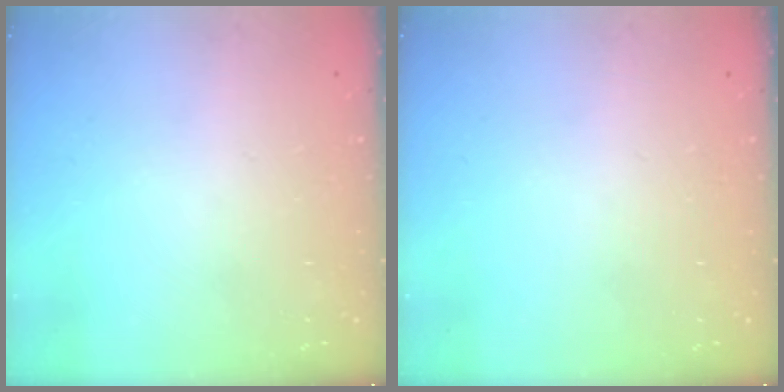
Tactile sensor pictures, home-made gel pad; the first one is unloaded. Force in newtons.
{"total": 0.0}